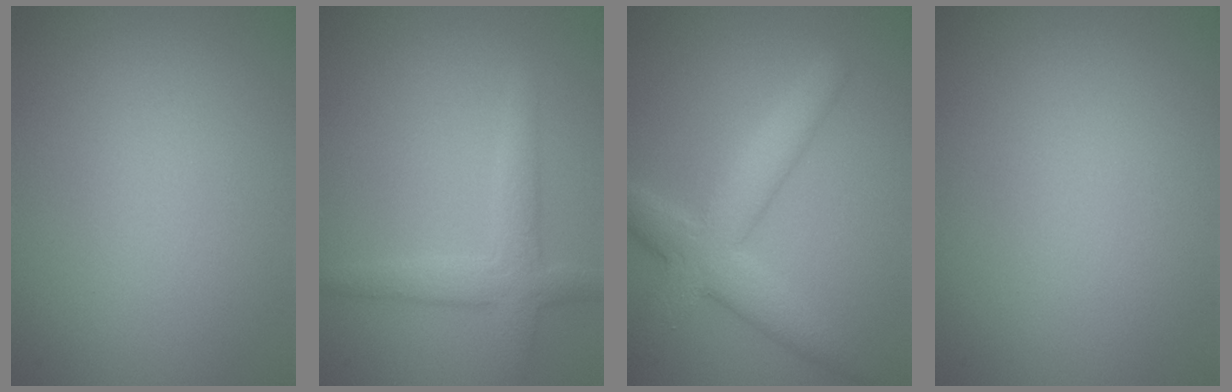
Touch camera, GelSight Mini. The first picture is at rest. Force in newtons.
{"total": 3.1, "press": 3.1, "slide": 0.2}
{"total": 5.4, "press": 5.4, "slide": 0.2}
{"total": 0.0}